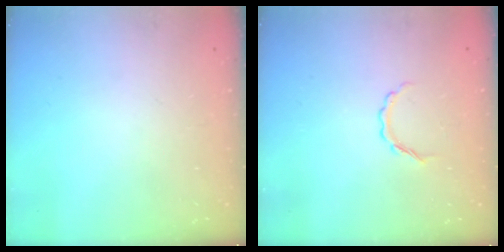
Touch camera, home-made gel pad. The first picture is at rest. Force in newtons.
{"total": 3.7, "press": 3.6, "slide": 0.7}